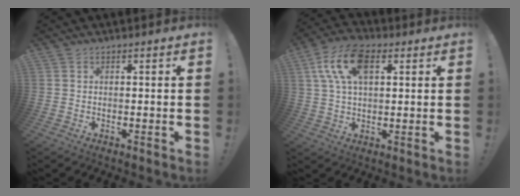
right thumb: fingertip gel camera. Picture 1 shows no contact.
{"total": 13.8, "force": [4.8, 7.6, 10.4], "torque": [-0.199, 0.002, 0.091]}